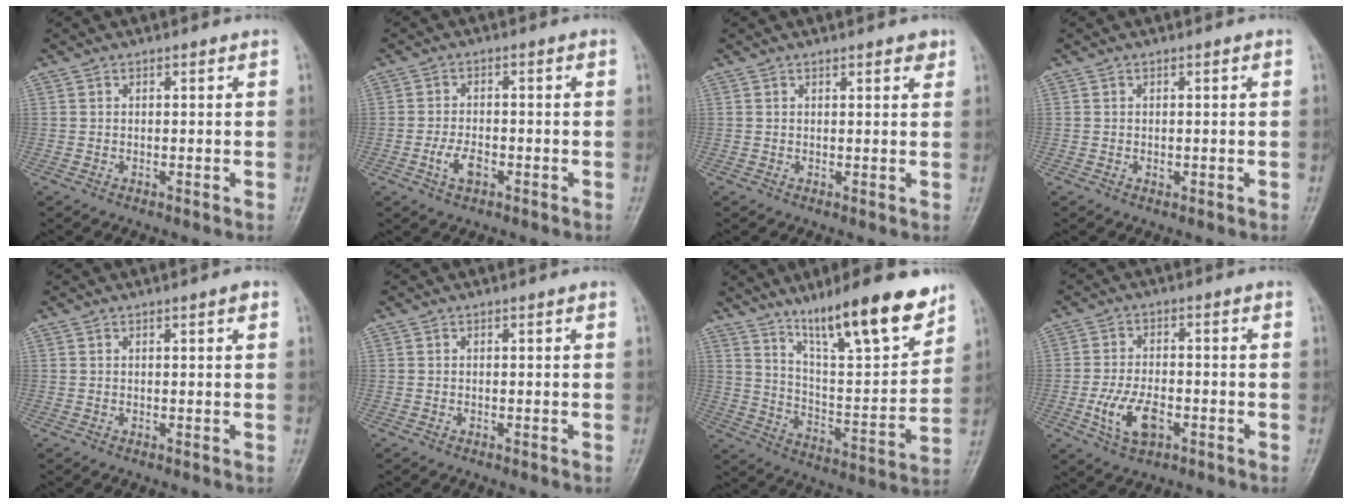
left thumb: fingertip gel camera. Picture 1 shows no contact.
{"total": 4.0, "force": [-1.7, 2.1, 2.9], "torque": [-0.058, 0.011, -0.032]}
{"total": 2.2, "force": [1.5, 0.7, 1.4], "torque": [-0.012, -0.006, 0.017]}
{"total": 1.0, "force": [0.0, 0.6, 0.7], "torque": [-0.008, 0.006, 0.002]}
{"total": 1.3, "force": [0.6, 0.2, 1.1], "torque": [-0.017, 0.000, 0.007]}
{"total": 0.0}
{"total": 19.1, "force": [13.3, 3.9, 13.2], "torque": [-0.174, -0.073, 0.223]}
{"total": 7.8, "force": [-2.7, 4.2, 5.9], "torque": [-0.117, 0.009, -0.049]}